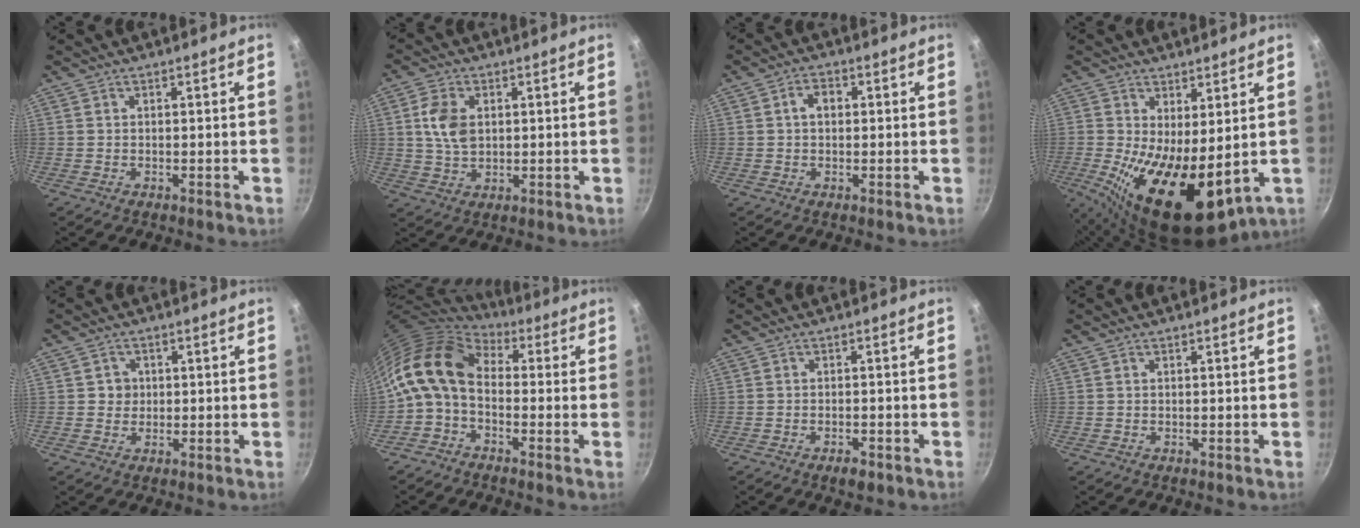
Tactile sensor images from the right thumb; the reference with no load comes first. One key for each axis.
{"total": 7.4, "fx": 1.4, "fy": 5.0, "fz": 5.4, "tx": -0.092, "ty": -0.001, "tz": 0.027}
{"total": 3.4, "fx": 0.4, "fy": 2.5, "fz": 2.3, "tx": -0.026, "ty": 0.010, "tz": 0.002}
{"total": 13.8, "fx": -0.8, "fy": 6.1, "fz": 12.3, "tx": -0.187, "ty": -0.018, "tz": 0.003}
{"total": 2.6, "fx": 0.3, "fy": 2.6, "fz": 0.7, "tx": 0.007, "ty": 0.002, "tz": 0.000}
{"total": 11.3, "fx": -0.2, "fy": 7.6, "fz": 8.3, "tx": -0.146, "ty": 0.027, "tz": -0.028}
{"total": 2.7, "fx": -1.7, "fy": 1.1, "fz": 1.8, "tx": -0.028, "ty": 0.011, "tz": -0.026}
{"total": 0.0}